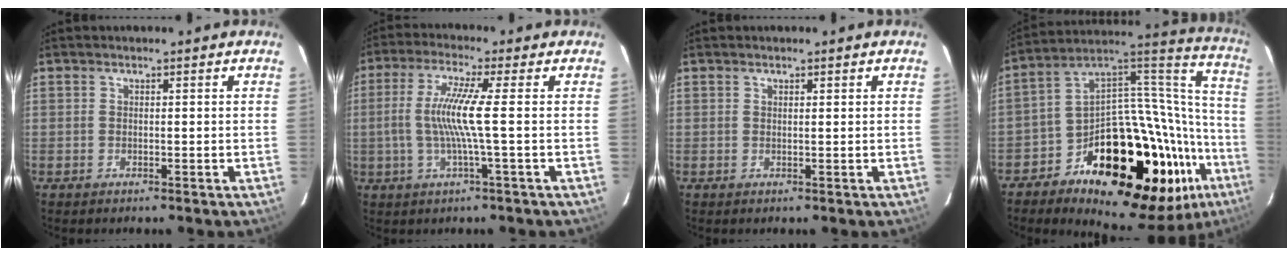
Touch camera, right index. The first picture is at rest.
{"total": 8.5, "force": [-0.6, -0.9, 8.4], "torque": [-0.172, -0.001, -0.010]}
{"total": 0.7, "force": [0.5, 0.1, 0.4], "torque": [-0.008, 0.001, 0.009]}
{"total": 32.9, "force": [-16.9, 17.1, 22.4], "torque": [-0.305, 0.053, -0.256]}